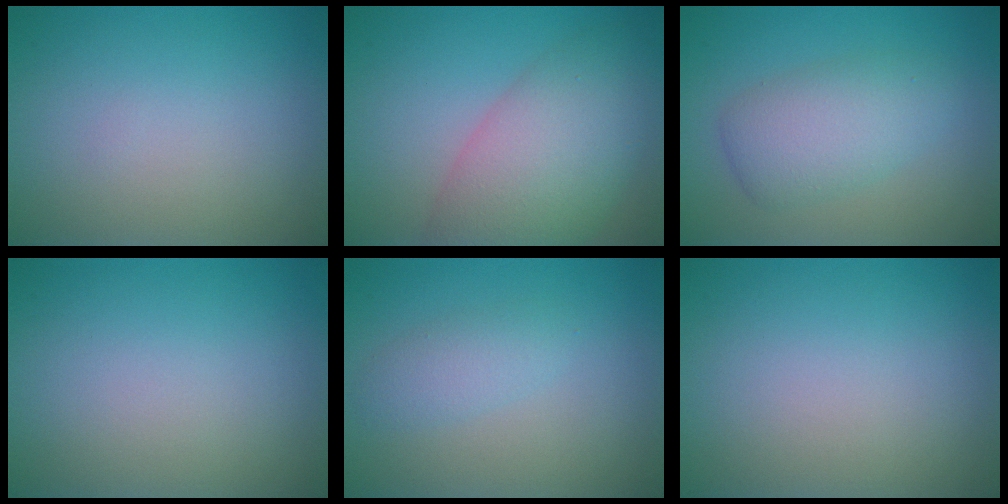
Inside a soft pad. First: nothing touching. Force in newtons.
{"total": 7.8, "press": 7.8, "slide": 0.5}
{"total": 4.4, "press": 4.4, "slide": 0.1}
{"total": 0.0}
{"total": 2.0, "press": 2.0, "slide": 0.1}
{"total": 0.0}